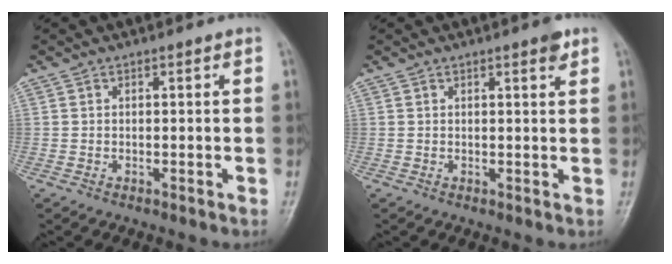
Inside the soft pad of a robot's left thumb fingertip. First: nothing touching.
{"total": 1.9, "force": [1.3, 0.4, 1.4], "torque": [-0.018, -0.006, 0.016]}